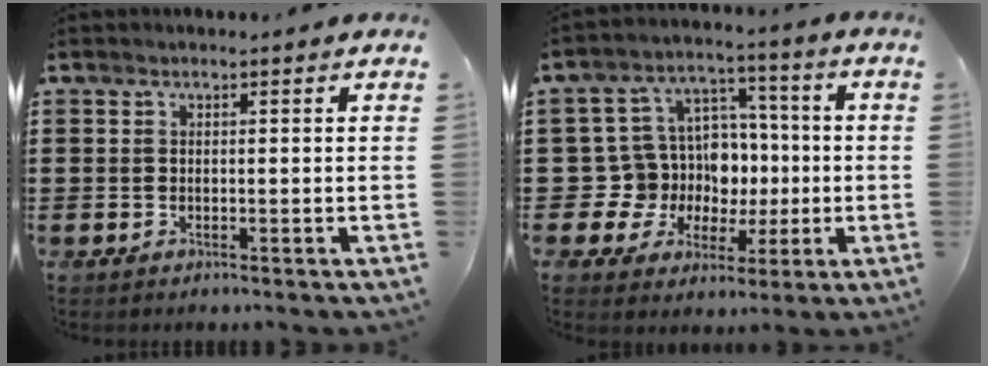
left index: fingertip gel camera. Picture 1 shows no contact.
{"total": 10.9, "force": [0.0, 10.2, 3.9], "torque": [-0.118, -0.002, 0.013]}